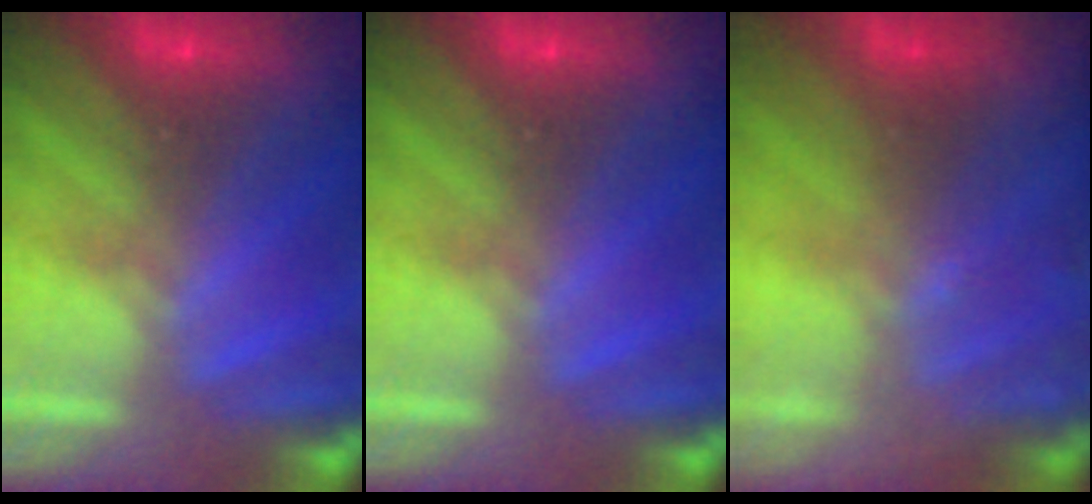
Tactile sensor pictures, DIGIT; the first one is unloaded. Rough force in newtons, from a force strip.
{"total": 0.0}
{"total": 1.8}